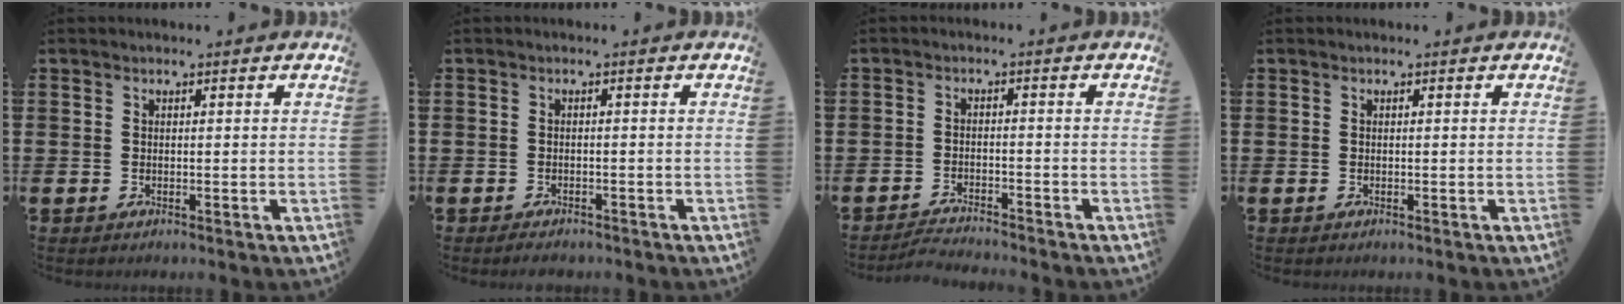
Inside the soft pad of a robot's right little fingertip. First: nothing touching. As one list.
[{"total": 1.0, "force": [-0.9, 0.2, 0.2], "torque": [-0.007, 0.000, -0.019]}, {"total": 2.3, "force": [-2.3, -0.1, 0.0], "torque": [-0.004, 0.003, -0.049]}, {"total": 0.0}]